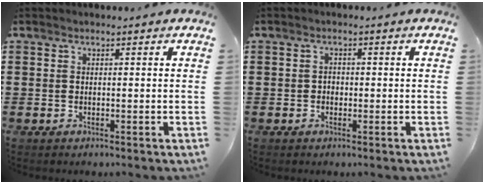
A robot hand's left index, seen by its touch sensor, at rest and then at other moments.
{"total": 1.1, "force": [-0.3, 0.9, 0.6], "torque": [-0.013, 0.006, -0.008]}